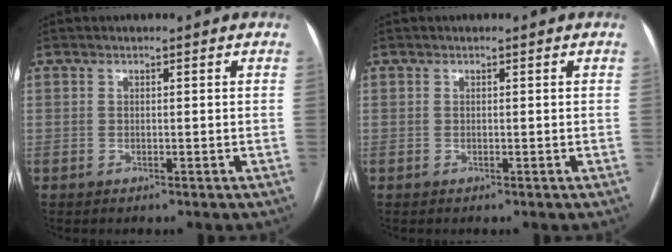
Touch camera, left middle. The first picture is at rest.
{"total": 0.0}